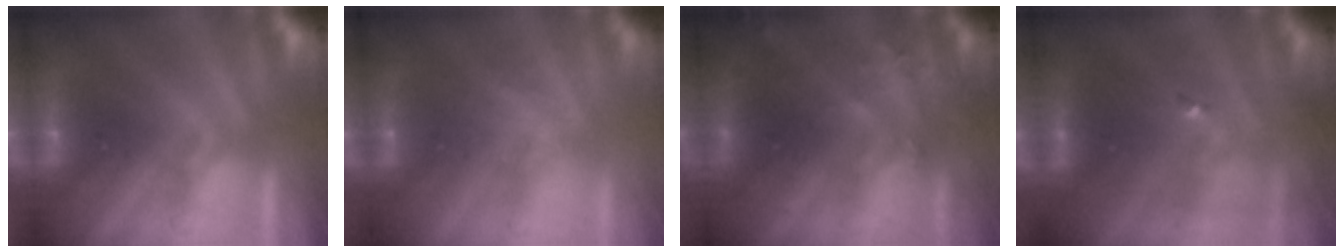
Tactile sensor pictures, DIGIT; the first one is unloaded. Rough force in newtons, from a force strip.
{"total": 1.2}
{"total": 6.0}
{"total": 4.5}